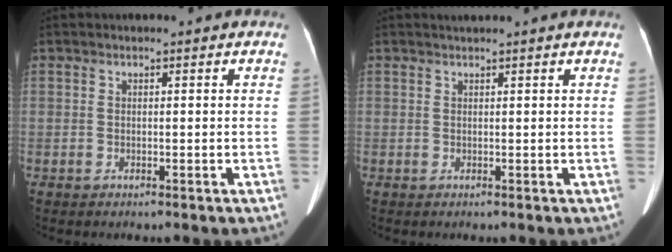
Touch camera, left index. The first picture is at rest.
{"total": 2.8, "force": [2.5, -0.3, 1.2], "torque": [-0.013, 0.008, 0.028]}